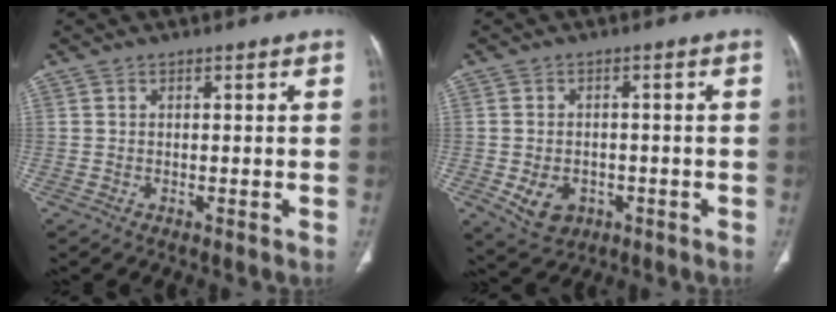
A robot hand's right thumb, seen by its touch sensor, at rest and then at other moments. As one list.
[{"total": 6.2, "force": [-2.0, 4.8, 3.4], "torque": [-0.049, 0.010, -0.017]}]